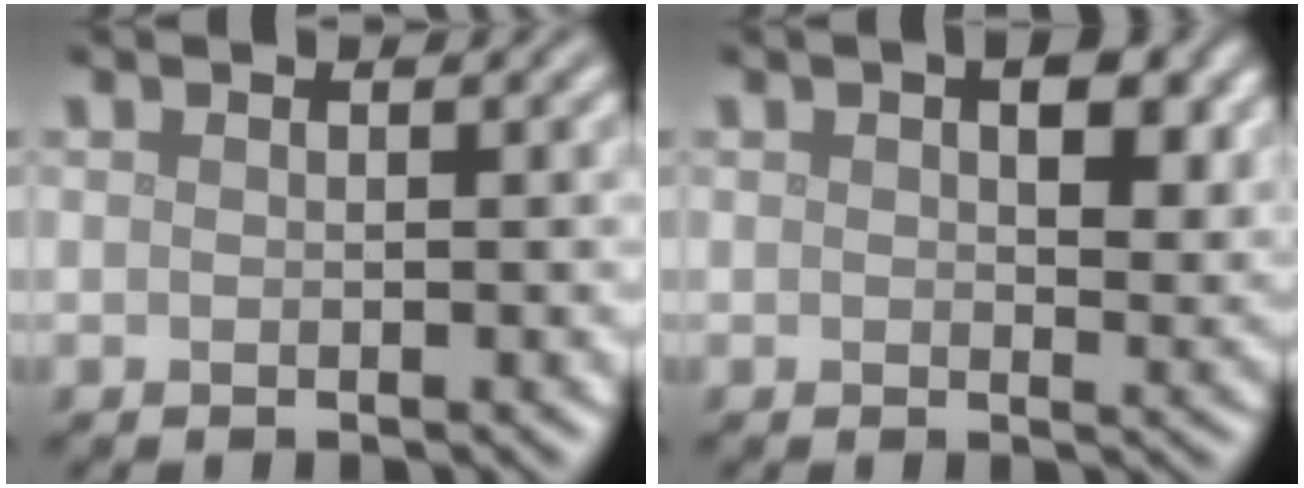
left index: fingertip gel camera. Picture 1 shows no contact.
{"total": 4.4, "force": [1.4, 2.2, 3.5], "torque": [-0.044, -0.002, 0.021]}